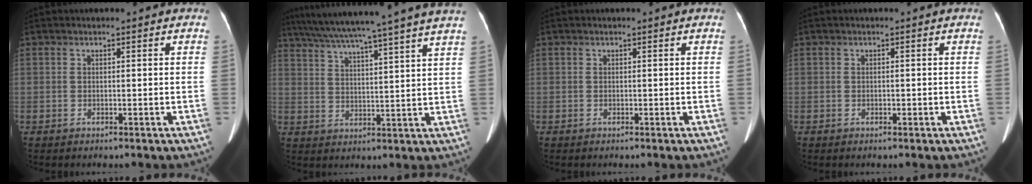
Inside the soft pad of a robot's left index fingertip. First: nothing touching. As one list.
[{"total": 21.1, "force": [18.2, -1.7, 10.7], "torque": [-0.184, 0.002, 0.251]}, {"total": 0.0}, {"total": 0.0}]